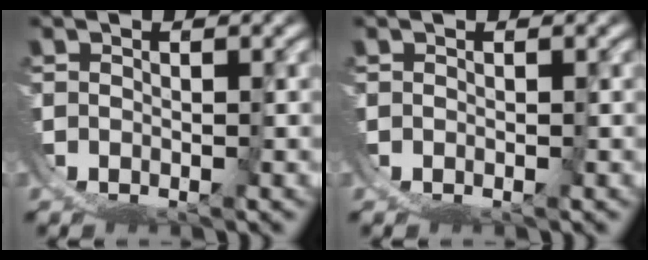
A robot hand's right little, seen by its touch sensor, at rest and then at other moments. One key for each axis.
{"total": 0.0}